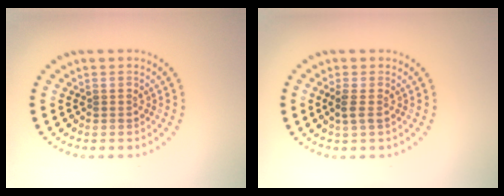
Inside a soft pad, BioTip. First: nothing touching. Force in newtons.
{"total": 1.2, "press": 1.1, "slide": 0.5}